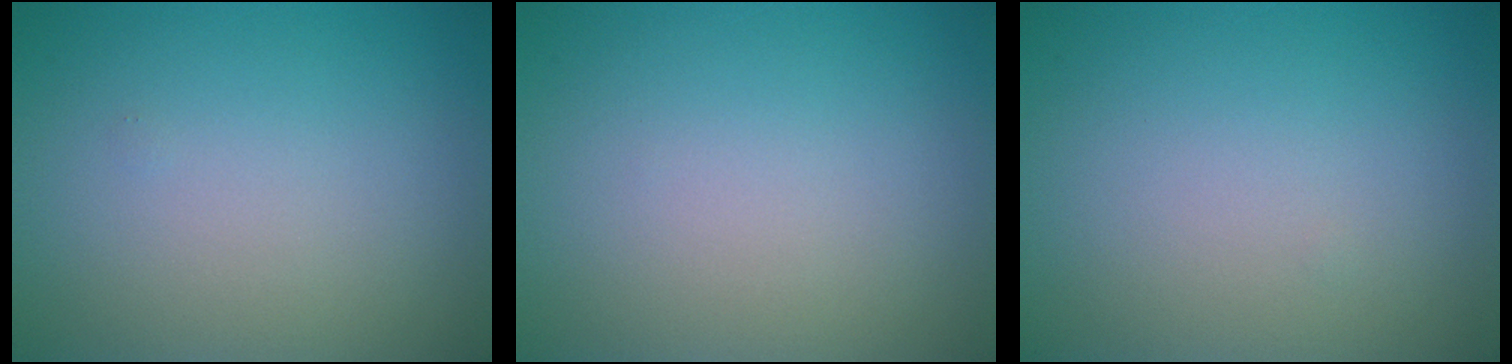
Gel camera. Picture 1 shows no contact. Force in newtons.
{"total": 0.0}
{"total": 0.0}